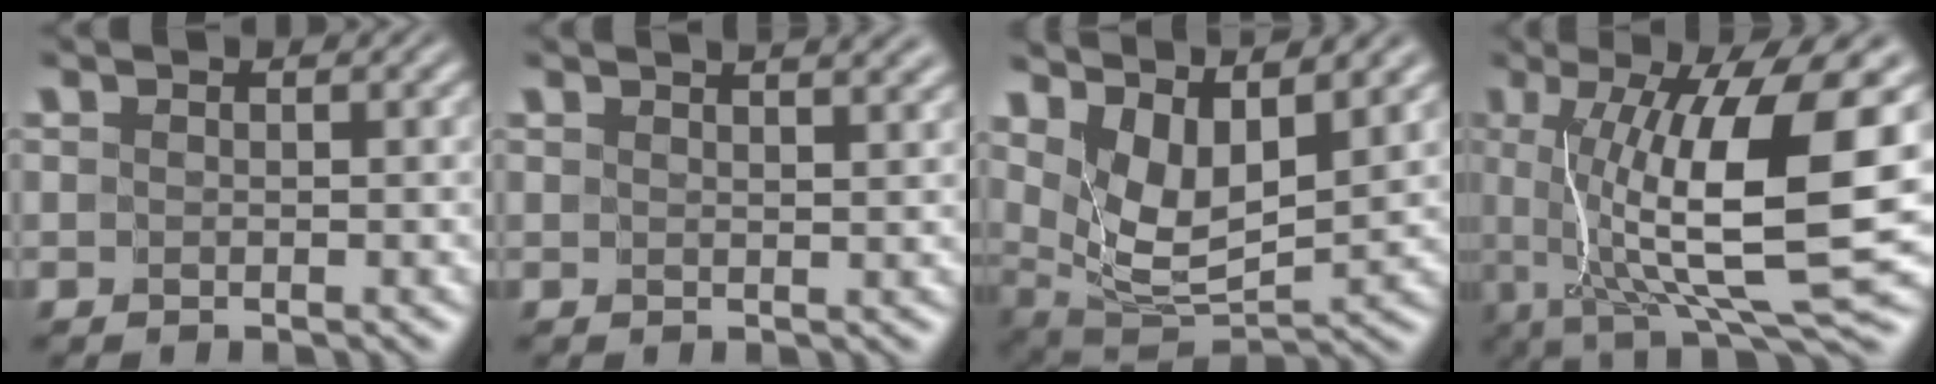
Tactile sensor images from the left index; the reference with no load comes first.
{"total": 4.7, "force": [3.5, 1.8, 2.6], "torque": [-0.017, 0.022, 0.019]}
{"total": 7.1, "force": [4.2, 2.4, 5.2], "torque": [-0.105, -0.003, 0.078]}
{"total": 12.2, "force": [1.5, 2.9, 11.8], "torque": [-0.188, -0.006, 0.033]}